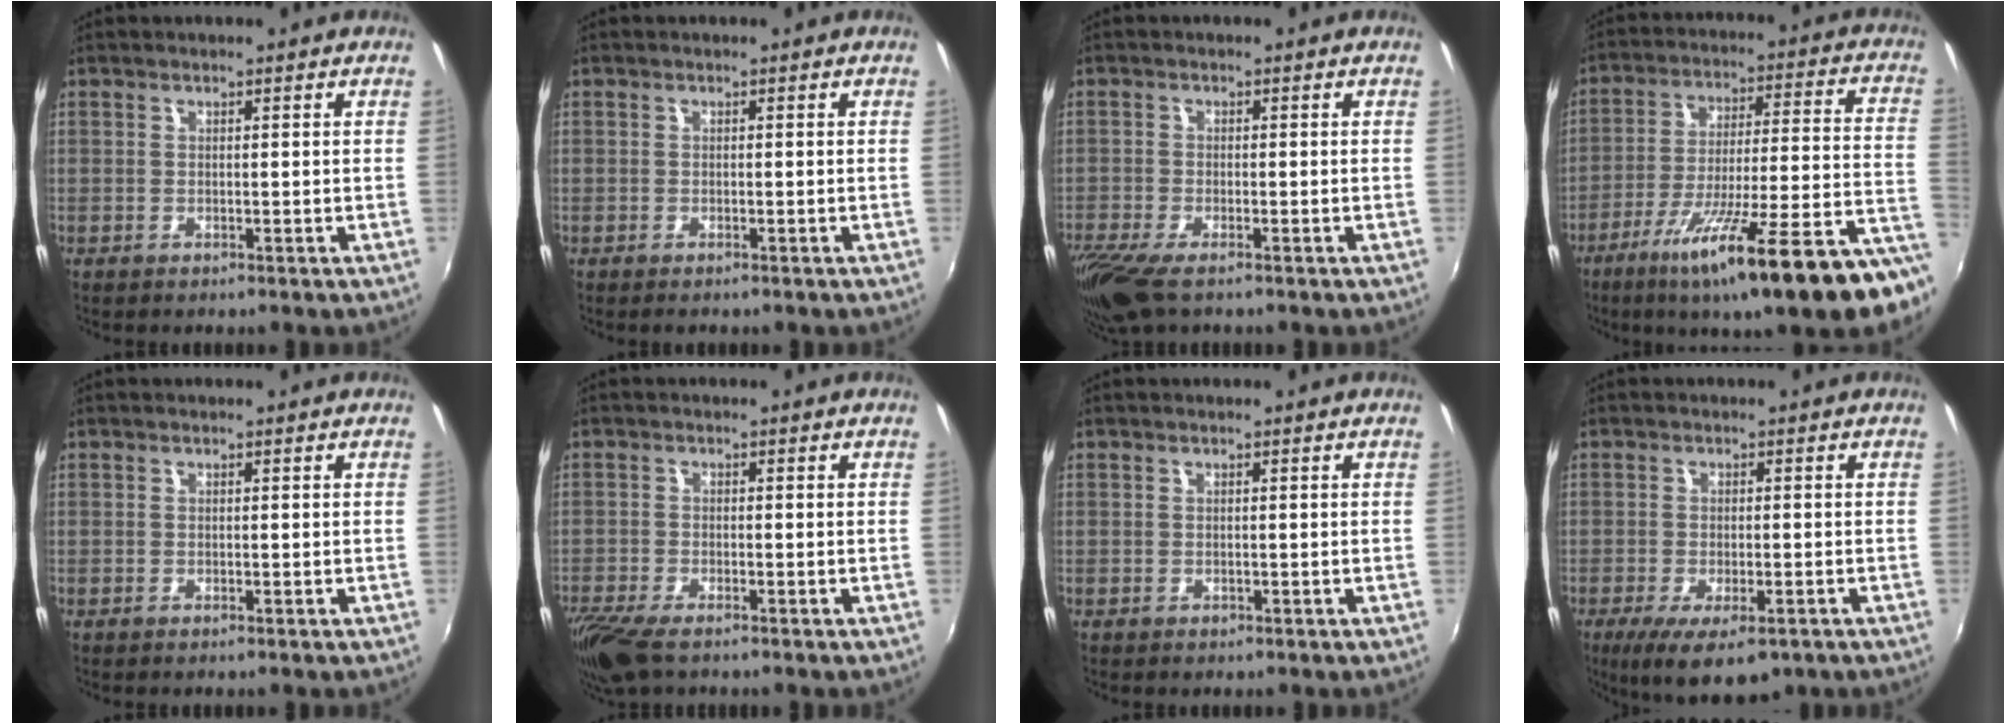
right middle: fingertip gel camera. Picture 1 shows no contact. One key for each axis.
{"total": 0.8, "fx": -0.6, "fy": 0.4, "fz": 0.1, "tx": -0.005, "ty": -0.002, "tz": -0.013}
{"total": 8.6, "fx": -6.2, "fy": 2.2, "fz": 5.5, "tx": -0.134, "ty": -0.043, "tz": -0.119}
{"total": 25.7, "fx": -17.2, "fy": 1.5, "fz": 19.1, "tx": -0.278, "ty": -0.074, "tz": -0.259}
{"total": 0.0}
{"total": 8.2, "fx": -6.1, "fy": 2.3, "fz": 5.0, "tx": -0.124, "ty": -0.040, "tz": -0.119}
{"total": 0.5, "fx": -0.3, "fy": 0.4, "fz": 0.1, "tx": -0.001, "ty": -0.003, "tz": -0.006}
{"total": 9.9, "fx": -5.9, "fy": 3.7, "fz": 7.0, "tx": -0.141, "ty": -0.037, "tz": -0.090}